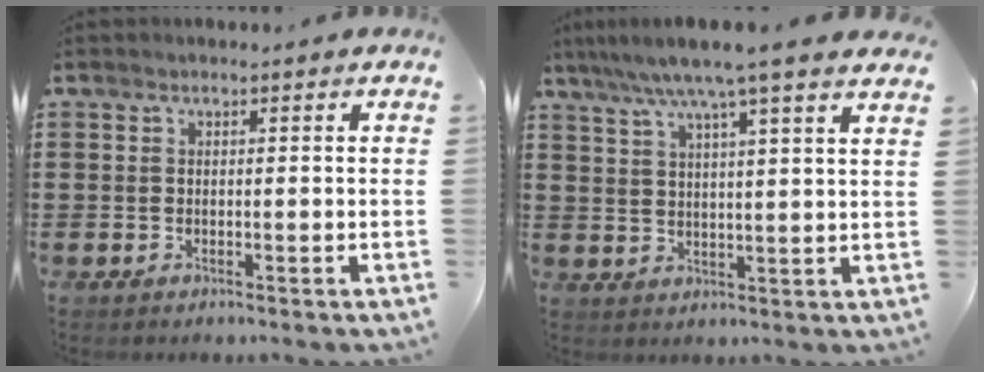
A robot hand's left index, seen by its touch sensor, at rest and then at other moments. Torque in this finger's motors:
{"motor_torque": [2.14, 0.00, 0.80, 0.09]}